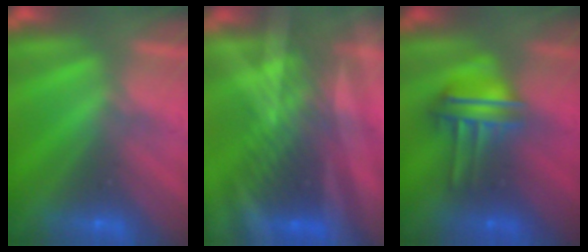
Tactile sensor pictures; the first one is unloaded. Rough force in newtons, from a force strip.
{"total": 3.0}
{"total": 5.4}